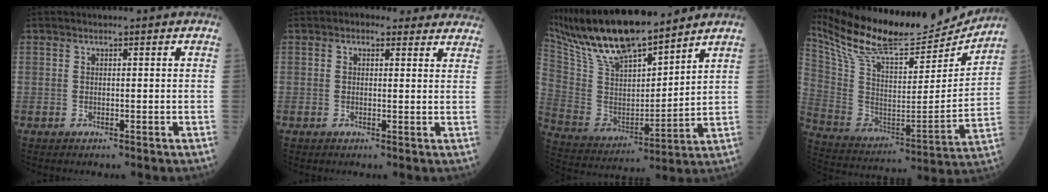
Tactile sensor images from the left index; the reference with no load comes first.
{"total": 6.8, "force": [6.0, 2.8, 1.4], "torque": [0.009, 0.007, 0.047]}
{"total": 18.5, "force": [15.8, 3.5, 9.0], "torque": [-0.176, 0.004, 0.299]}
{"total": 23.9, "force": [22.2, 3.9, 7.9], "torque": [-0.160, -0.043, 0.354]}